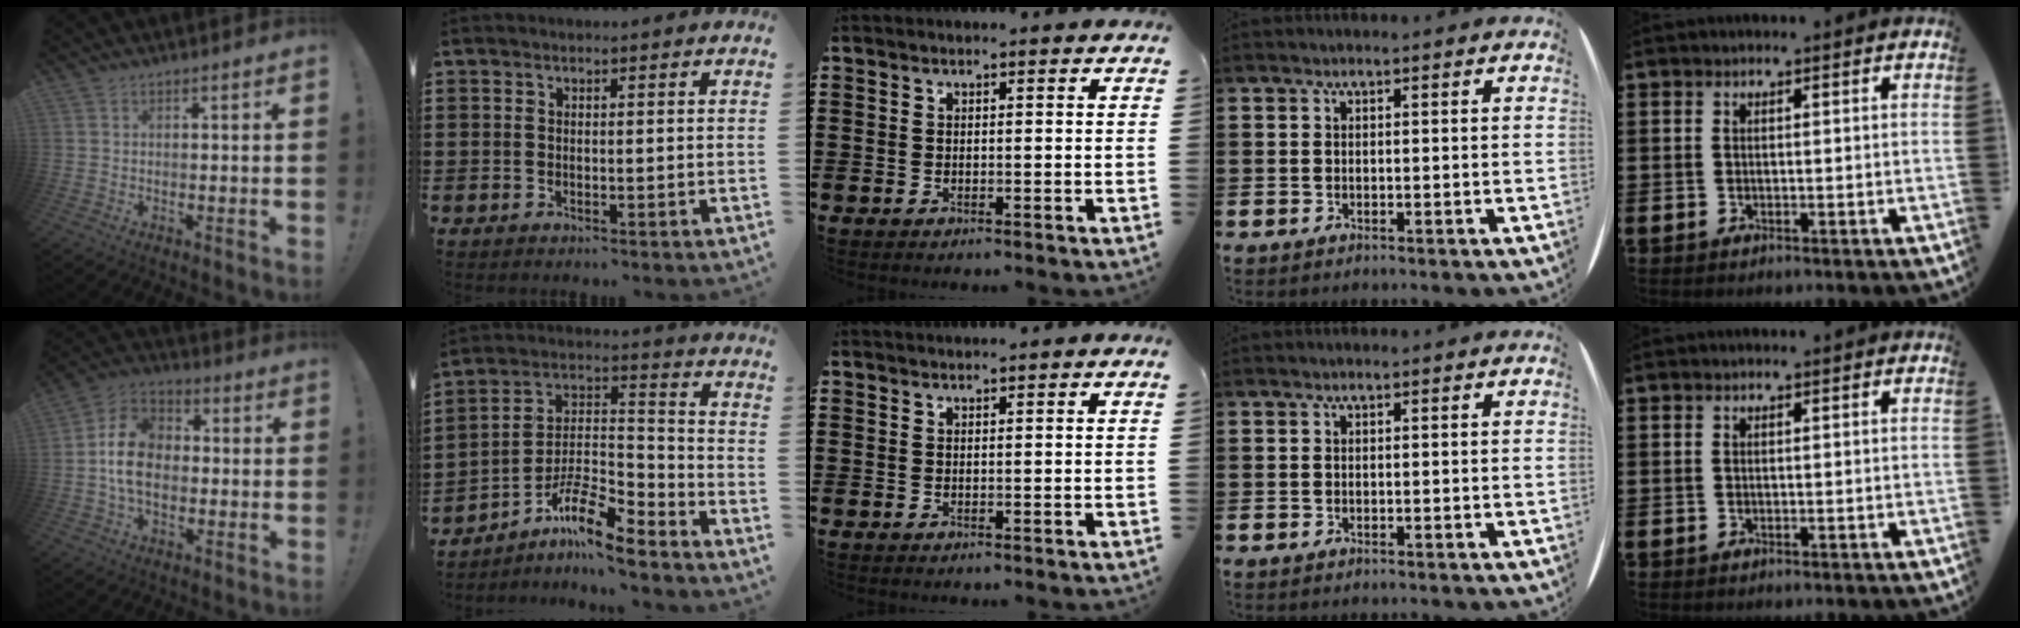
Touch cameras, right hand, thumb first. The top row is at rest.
{"thumb": {"total": 13.3, "force": [-1.0, 9.6, 9.1], "torque": [-0.151, 0.021, -0.018]}, "index": {"total": 9.3, "force": [-7.4, 1.6, 5.4], "torque": [-0.109, -0.002, -0.146]}, "middle": {"total": 0.8, "force": [0.8, -0.1, 0.1], "torque": [-0.004, -0.001, 0.015]}}